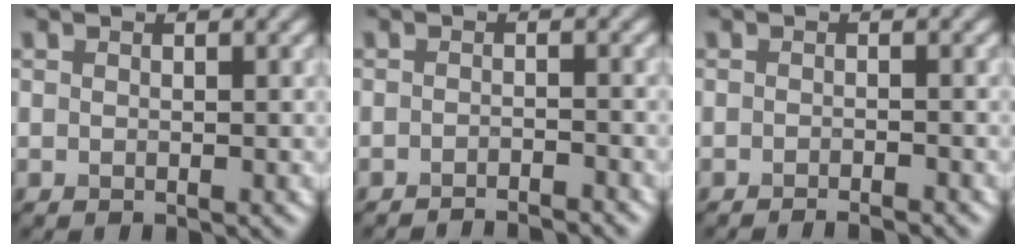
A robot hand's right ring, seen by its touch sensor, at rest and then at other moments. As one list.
[{"total": 2.9, "force": [-2.8, 0.3, 1.0], "torque": [-0.010, 0.003, -0.039]}, {"total": 1.9, "force": [-1.7, 0.2, 0.9], "torque": [-0.011, 0.001, -0.027]}]